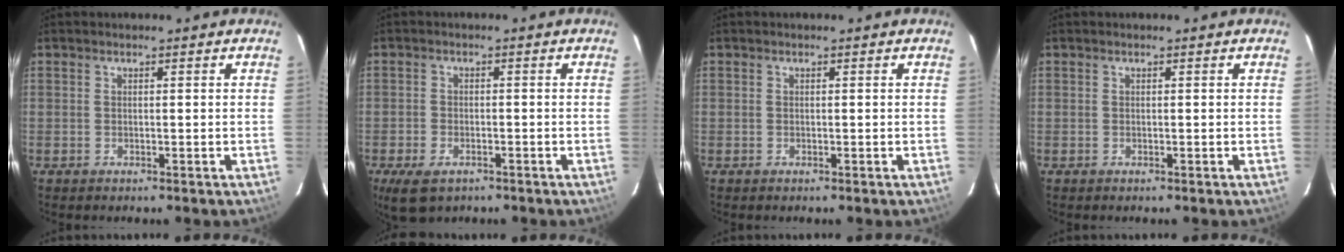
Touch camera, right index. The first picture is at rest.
{"total": 8.9, "force": [-5.2, 5.0, 5.2], "torque": [-0.126, -0.016, -0.088]}
{"total": 0.0}
{"total": 0.0}